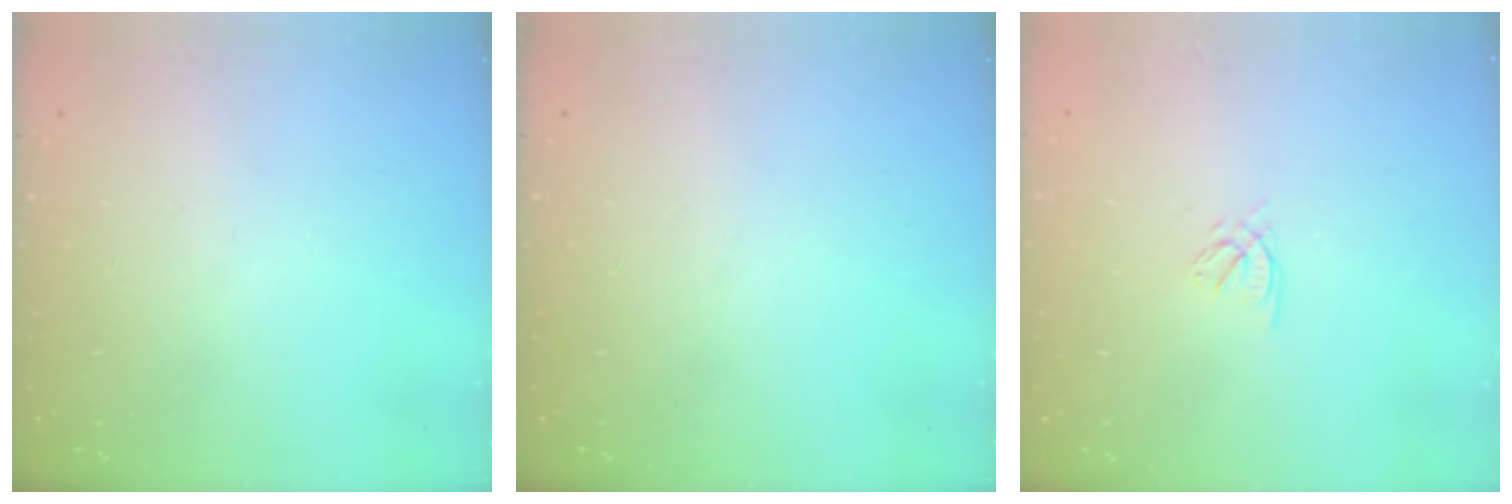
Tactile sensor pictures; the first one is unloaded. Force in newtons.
{"total": 0.0}
{"total": 2.1, "press": 2.1, "slide": 0.1}